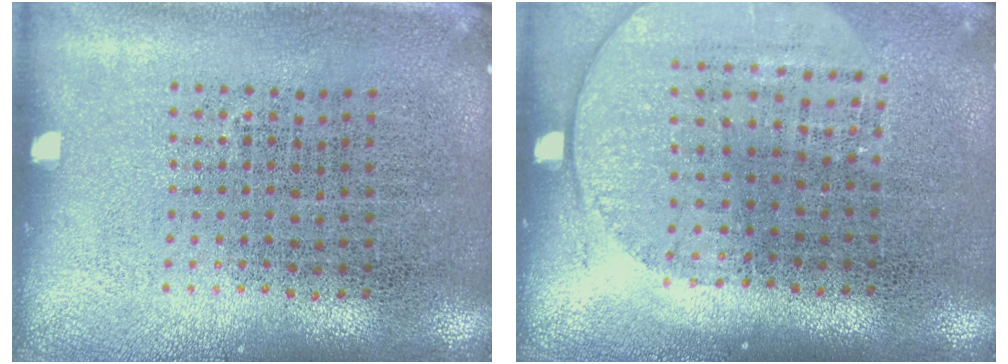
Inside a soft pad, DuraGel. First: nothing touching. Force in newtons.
{"total": 1.5, "press": 1.3, "slide": 0.7}